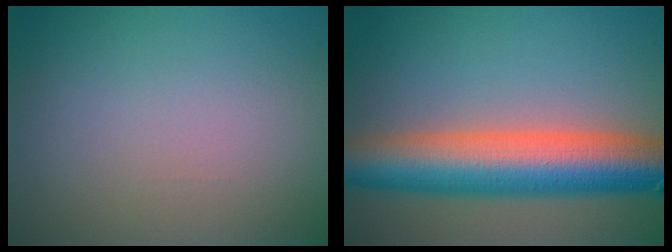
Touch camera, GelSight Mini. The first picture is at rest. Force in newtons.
{"total": 10.6, "press": 10.6, "slide": 0.5}